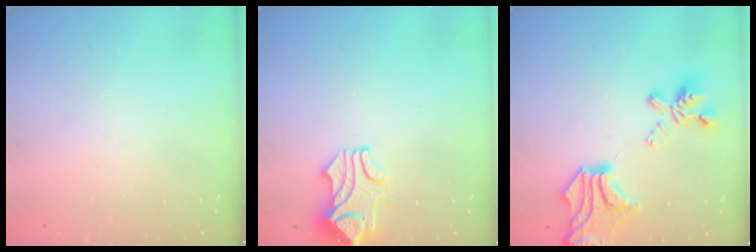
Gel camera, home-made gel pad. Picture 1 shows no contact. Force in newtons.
{"total": 1.0, "press": 0.1, "slide": 1.0}
{"total": 9.2, "press": 8.4, "slide": 3.9}